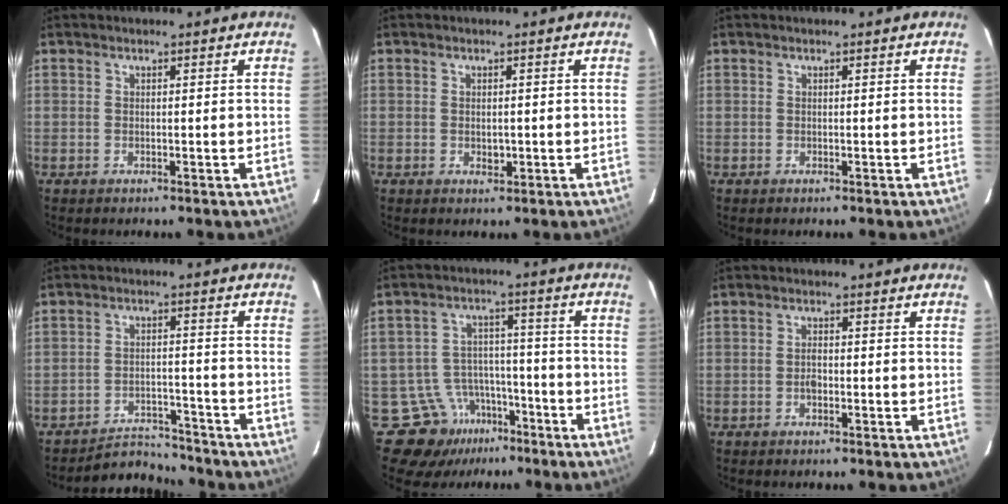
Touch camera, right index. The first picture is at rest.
{"total": 1.4, "force": [-0.2, 0.8, 1.1], "torque": [-0.020, -0.001, 0.001]}
{"total": 0.0}
{"total": 6.0, "force": [-5.8, 1.2, -1.0], "torque": [0.017, 0.015, -0.092]}
{"total": 11.0, "force": [-7.0, 8.4, 1.4], "torque": [-0.031, 0.055, -0.099]}
{"total": 1.5, "force": [-0.5, 0.6, 1.3], "torque": [-0.026, 0.003, -0.009]}